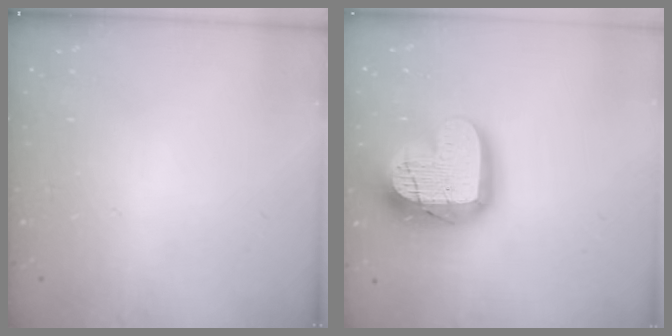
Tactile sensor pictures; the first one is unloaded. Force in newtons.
{"total": 21.4, "press": 21.3, "slide": 1.7}